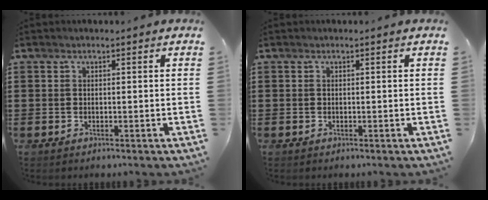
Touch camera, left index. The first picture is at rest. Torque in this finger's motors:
{"motor_torque": [1.56, 0.57, 0.04, 0.01]}